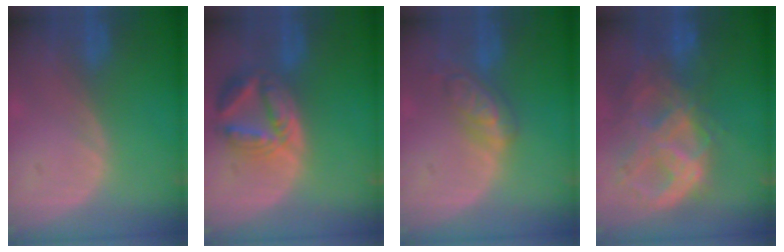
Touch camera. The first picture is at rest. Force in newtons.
{"total": 8.2, "press": 7.3, "slide": 3.7}
{"total": 5.8, "press": 5.0, "slide": 2.9}
{"total": 11.1, "press": 9.4, "slide": 5.9}